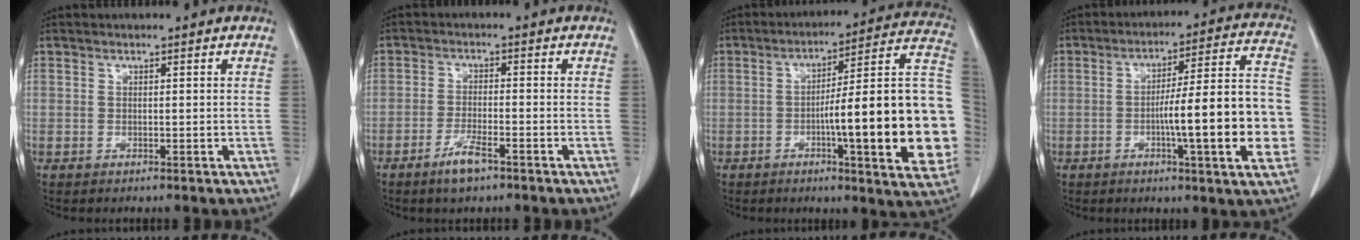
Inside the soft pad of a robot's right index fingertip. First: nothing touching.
{"total": 4.3, "force": [-2.9, 0.8, 3.0], "torque": [-0.061, -0.003, -0.053]}
{"total": 23.2, "force": [-3.3, 2.2, 22.9], "torque": [-0.217, 0.027, -0.043]}
{"total": 17.0, "force": [-3.5, 0.9, 16.6], "torque": [-0.213, 0.019, -0.050]}